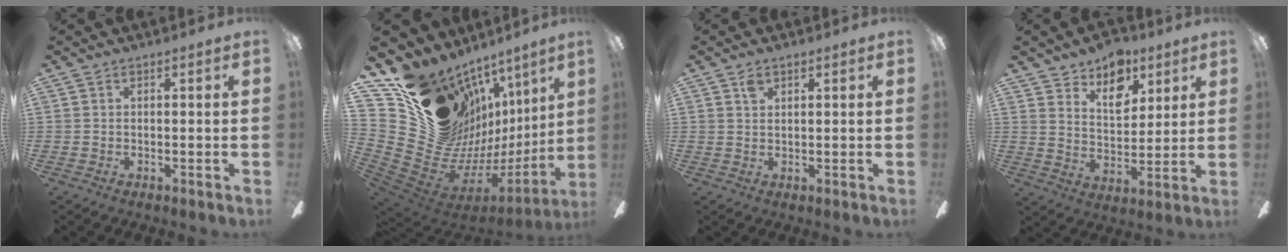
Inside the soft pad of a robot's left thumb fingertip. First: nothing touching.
{"total": 18.4, "force": [10.3, 13.0, 7.9], "torque": [-0.125, -0.119, 0.239]}
{"total": 1.9, "force": [1.1, 0.9, 1.2], "torque": [-0.028, 0.002, 0.019]}
{"total": 10.2, "force": [7.0, 6.1, 4.2], "torque": [-0.053, -0.040, 0.124]}